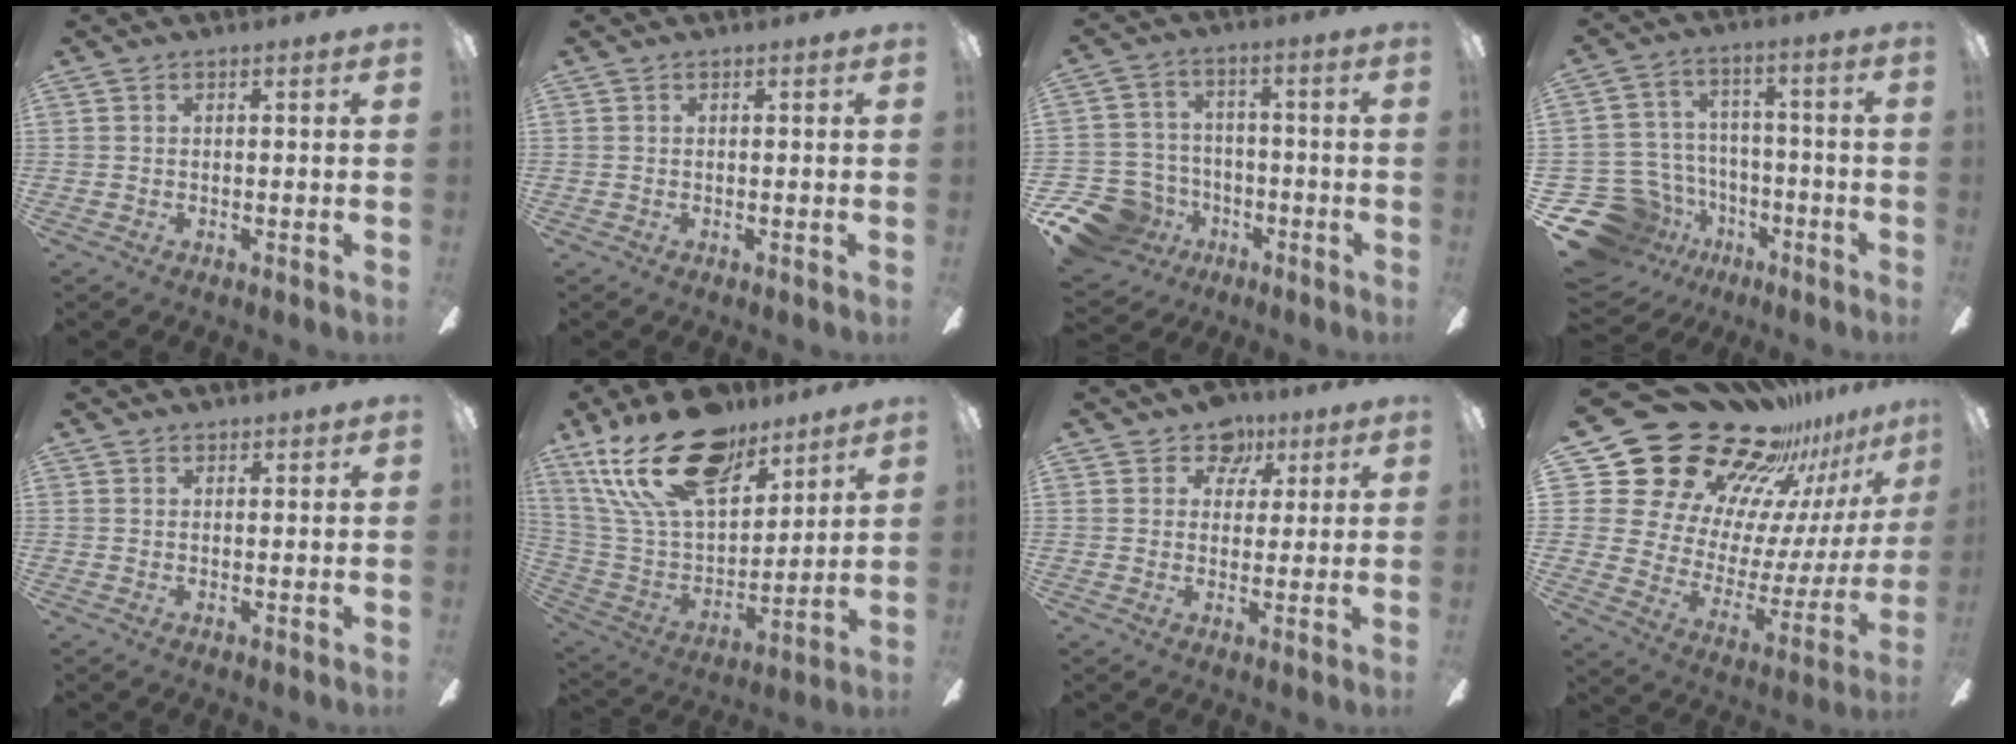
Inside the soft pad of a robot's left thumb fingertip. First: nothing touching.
{"total": 0.0}
{"total": 14.1, "force": [-7.0, 10.9, 5.5], "torque": [-0.140, 0.048, -0.115]}
{"total": 15.4, "force": [-8.4, 12.0, 4.6], "torque": [-0.128, 0.052, -0.119]}
{"total": 1.4, "force": [1.2, 0.7, 0.0], "torque": [0.007, -0.003, 0.022]}
{"total": 25.0, "force": [16.4, 12.4, 14.2], "torque": [-0.276, -0.096, 0.292]}
{"total": 7.0, "force": [3.9, 5.4, 2.2], "torque": [-0.025, -0.015, 0.067]}
{"total": 29.8, "force": [23.5, 14.6, 11.1], "torque": [-0.147, -0.212, 0.450]}